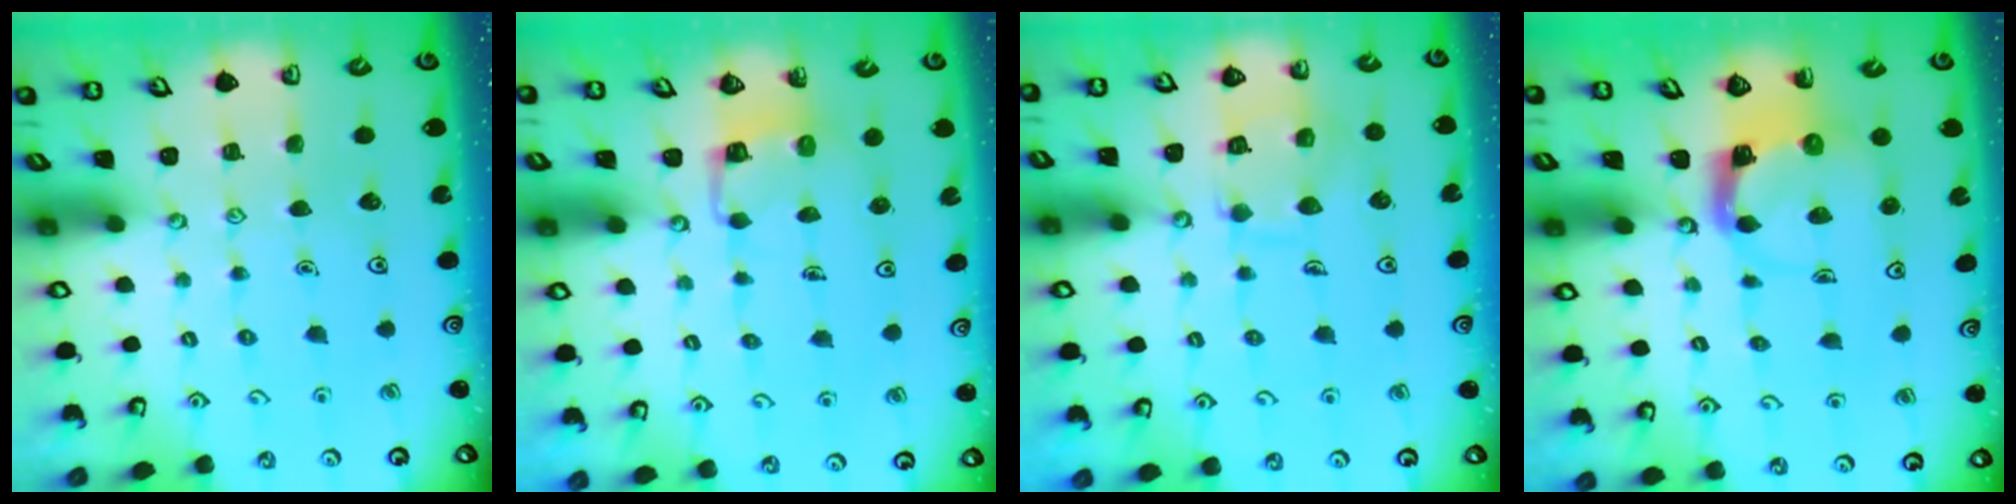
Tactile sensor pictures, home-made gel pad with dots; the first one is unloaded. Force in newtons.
{"total": 3.4, "press": 3.4, "slide": 0.2}
{"total": 11.6, "press": 11.6, "slide": 1.1}
{"total": 3.8, "press": 3.8, "slide": 0.6}